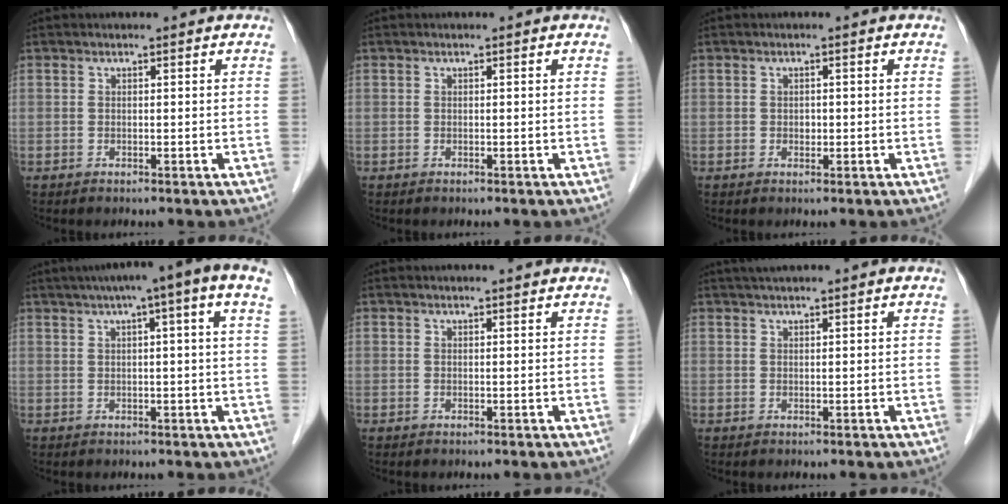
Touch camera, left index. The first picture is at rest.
{"total": 0.0}
{"total": 0.9, "force": [-0.2, 0.7, 0.5], "torque": [-0.009, 0.000, -0.003]}
{"total": 11.5, "force": [6.6, -0.1, 9.4], "torque": [-0.138, 0.042, 0.079]}
{"total": 2.1, "force": [2.0, -0.1, 0.6], "torque": [-0.010, 0.006, 0.024]}
{"total": 3.6, "force": [3.1, -0.5, 1.8], "torque": [-0.020, 0.029, 0.053]}